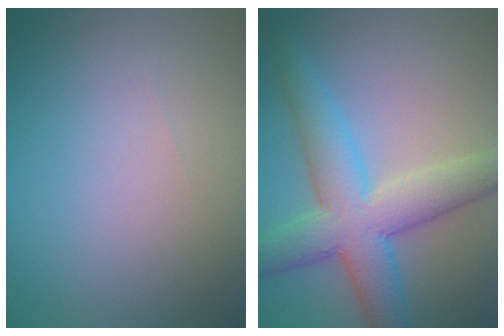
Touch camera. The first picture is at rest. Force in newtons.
{"total": 7.5, "press": 7.5, "slide": 0.3}